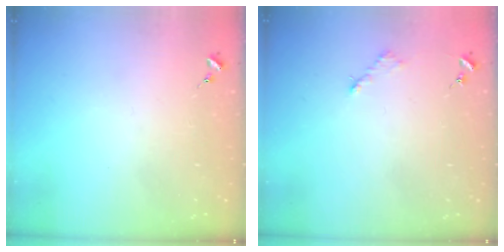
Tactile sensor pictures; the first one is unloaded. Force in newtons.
{"total": 2.6, "press": 2.6, "slide": 0.4}